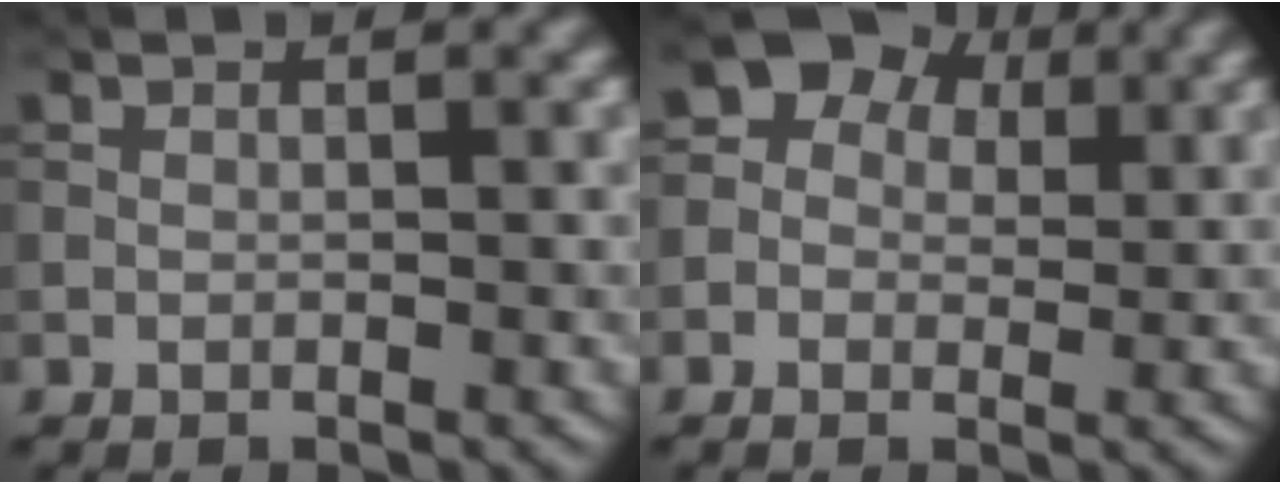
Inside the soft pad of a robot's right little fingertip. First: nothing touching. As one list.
[{"total": 5.9, "force": [1.9, 4.8, 2.8], "torque": [-0.028, 0.018, -0.007]}]